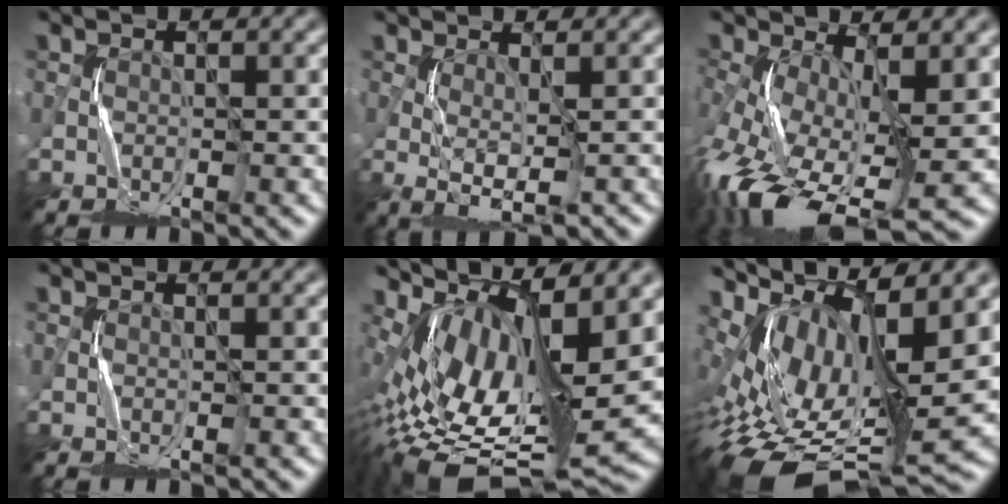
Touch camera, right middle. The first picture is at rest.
{"total": 2.9, "force": [0.4, 0.7, 2.8], "torque": [-0.053, -0.007, 0.012]}
{"total": 13.6, "force": [-4.9, 6.0, 11.2], "torque": [-0.250, -0.047, -0.076]}
{"total": 0.0}
{"total": 13.1, "force": [1.5, 5.5, 11.9], "torque": [-0.217, -0.006, 0.052]}
{"total": 12.2, "force": [0.6, 4.9, 11.2], "torque": [-0.211, -0.008, 0.038]}